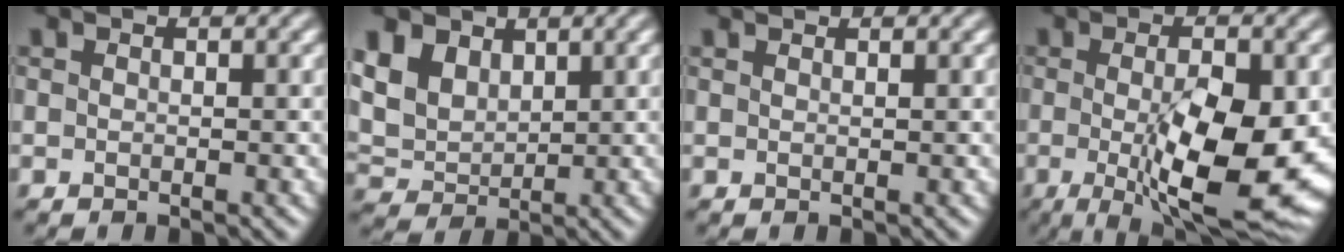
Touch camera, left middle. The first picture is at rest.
{"total": 5.7, "force": [3.3, 3.9, 2.6], "torque": [-0.097, 0.011, 0.069]}
{"total": 1.5, "force": [1.3, 0.5, 0.6], "torque": [-0.001, -0.001, 0.003]}
{"total": 10.0, "force": [-1.4, 2.8, 9.5], "torque": [-0.156, -0.023, -0.013]}